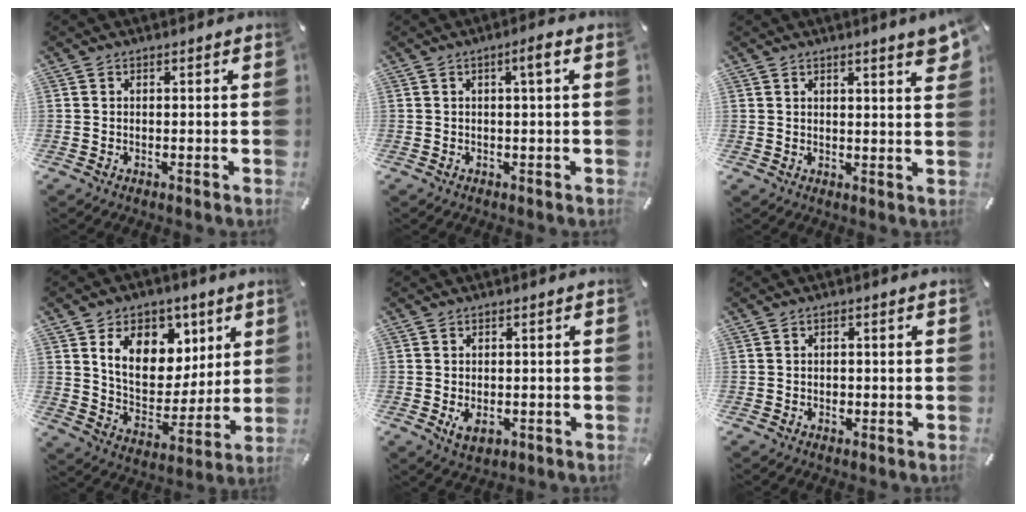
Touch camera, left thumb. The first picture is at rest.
{"total": 3.2, "force": [0.6, 0.1, 3.1], "torque": [-0.053, -0.002, 0.007]}
{"total": 3.4, "force": [2.6, 0.3, 2.1], "torque": [-0.032, -0.015, 0.044]}
{"total": 14.6, "force": [7.2, 10.8, 6.9], "torque": [-0.107, -0.038, 0.134]}
{"total": 3.2, "force": [-0.7, 2.2, 2.1], "torque": [-0.042, -0.006, -0.015]}
{"total": 1.0, "force": [-0.2, 0.8, 0.5], "torque": [-0.012, 0.001, -0.004]}